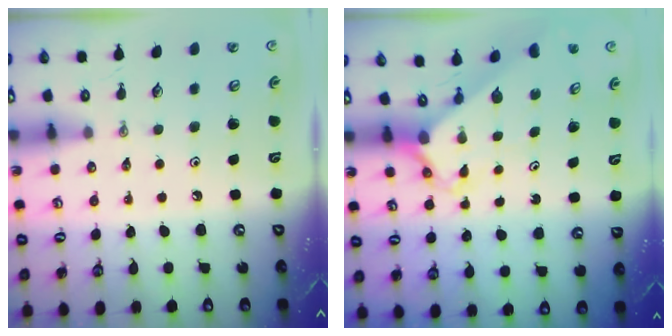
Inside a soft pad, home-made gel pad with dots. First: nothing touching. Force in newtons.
{"total": 3.3, "press": 3.3, "slide": 0.2}